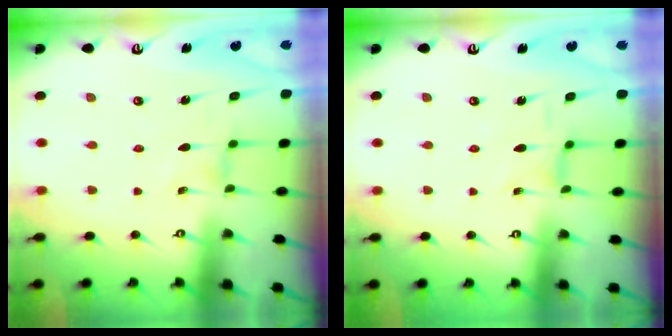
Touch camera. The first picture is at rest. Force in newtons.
{"total": 1.7, "press": 1.7, "slide": 0.4}